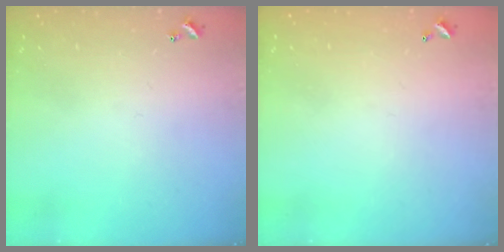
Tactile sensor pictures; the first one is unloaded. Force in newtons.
{"total": 2.8, "press": 2.8, "slide": 0.1}